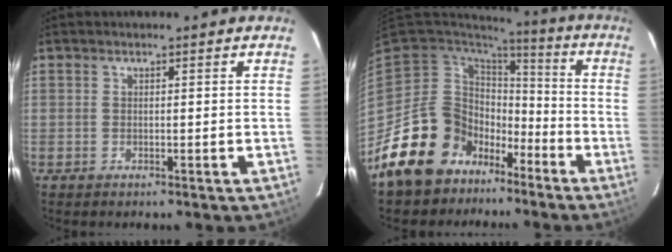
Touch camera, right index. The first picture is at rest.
{"total": 15.9, "force": [-10.4, 11.6, 2.9], "torque": [-0.087, 0.037, -0.166]}